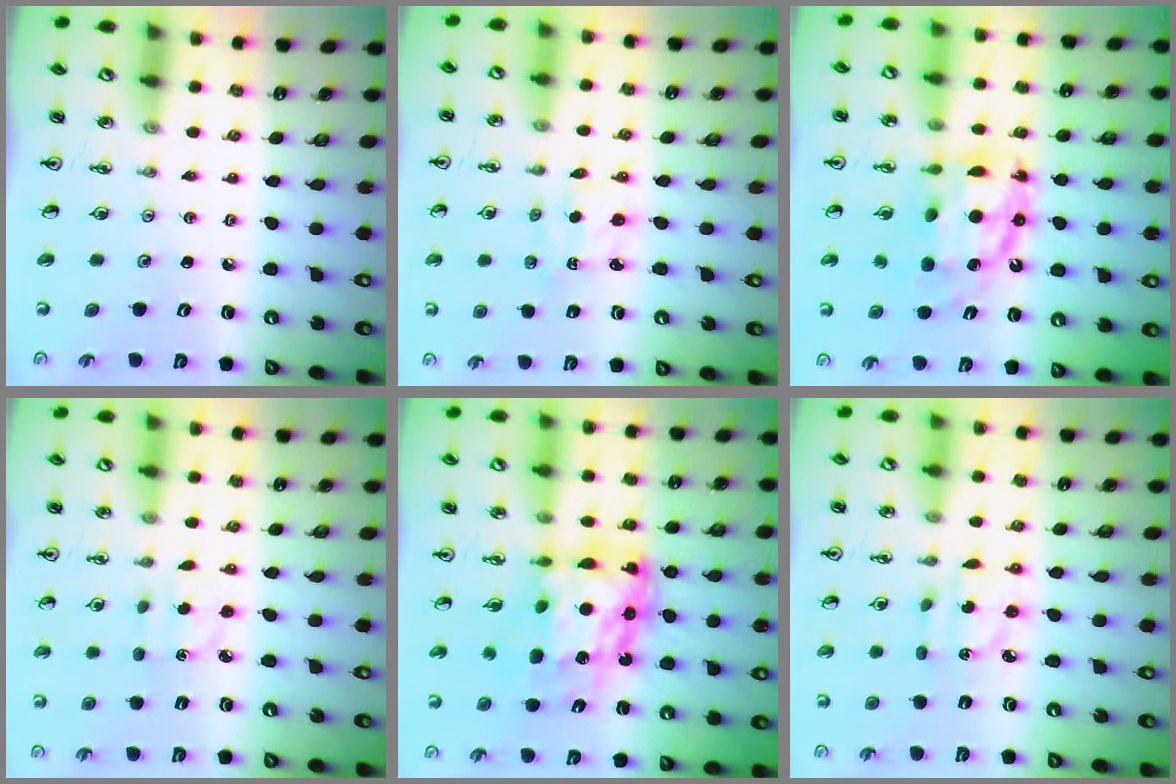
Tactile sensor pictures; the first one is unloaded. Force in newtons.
{"total": 1.6, "press": 1.4, "slide": 0.7}
{"total": 12.3, "press": 12.3, "slide": 1.1}
{"total": 2.8, "press": 2.7, "slide": 0.7}
{"total": 13.6, "press": 13.5, "slide": 1.2}
{"total": 4.2, "press": 4.2, "slide": 0.3}